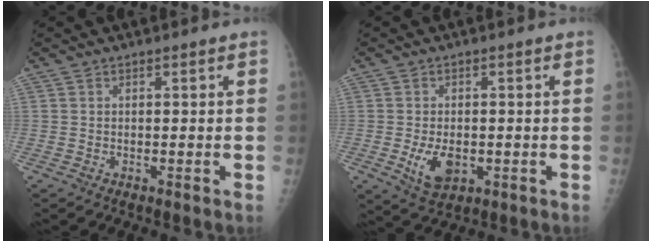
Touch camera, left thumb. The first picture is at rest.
{"total": 6.5, "force": [-1.5, 4.0, 4.9], "torque": [-0.078, -0.009, -0.017]}